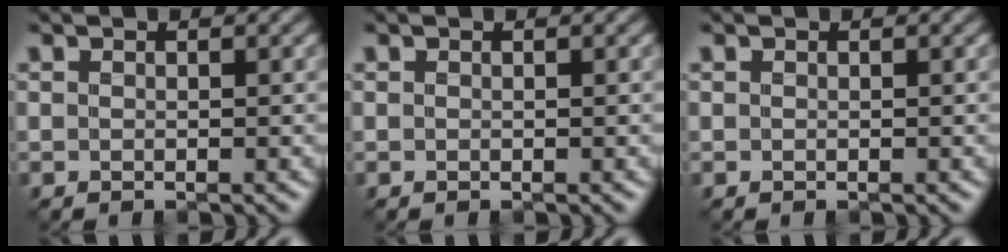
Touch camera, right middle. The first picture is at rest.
{"total": 0.0}
{"total": 0.0}